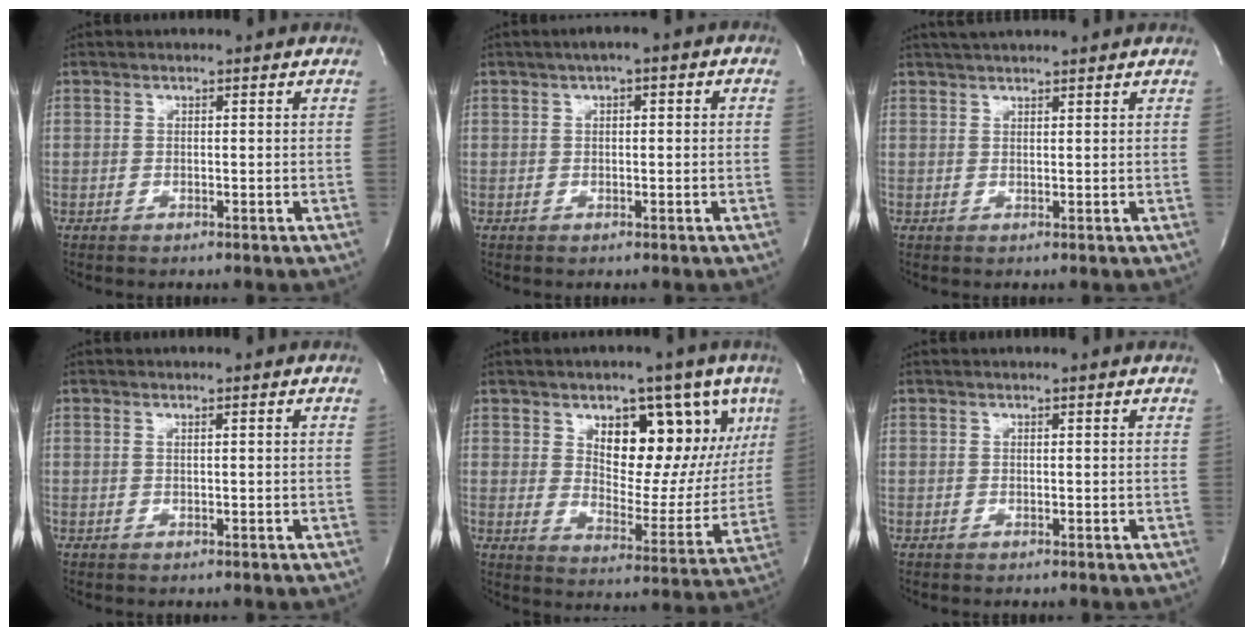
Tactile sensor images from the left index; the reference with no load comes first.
{"total": 3.4, "force": [1.2, 1.1, 3.0], "torque": [-0.046, 0.018, 0.011]}
{"total": 4.9, "force": [4.4, -0.2, 2.0], "torque": [-0.032, 0.029, 0.069]}
{"total": 0.6, "force": [0.3, -0.2, 0.5], "torque": [-0.020, -0.002, 0.010]}
{"total": 13.9, "force": [7.1, 7.1, 9.6], "torque": [-0.110, 0.004, 0.112]}
{"total": 1.3, "force": [1.2, -0.3, 0.4], "torque": [-0.014, 0.001, 0.020]}